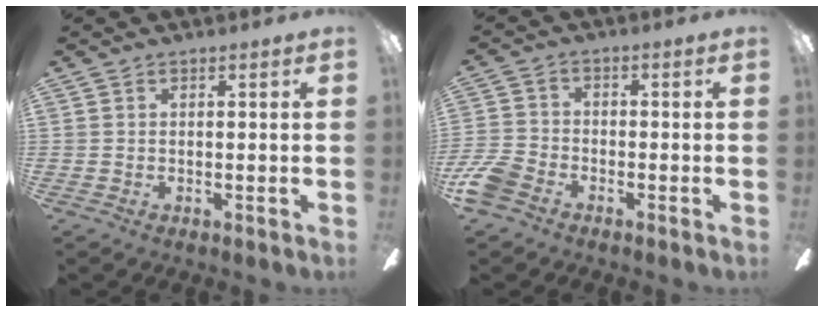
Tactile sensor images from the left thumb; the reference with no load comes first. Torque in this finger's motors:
{"motor_torque": [-0.14, 0.15, -0.06, 0.08, 0.00]}